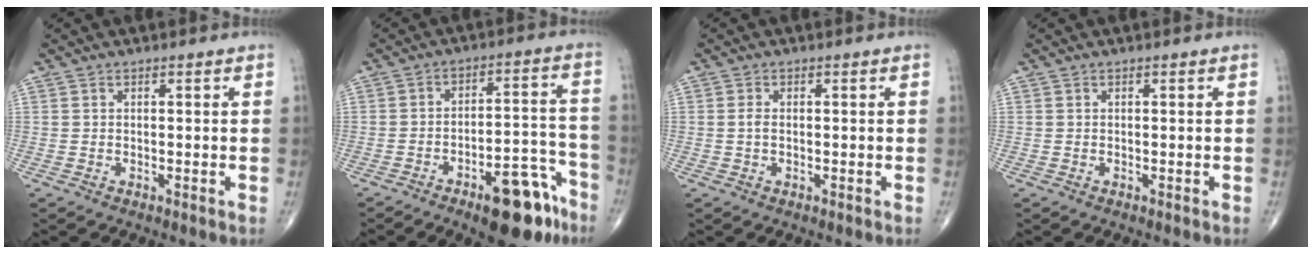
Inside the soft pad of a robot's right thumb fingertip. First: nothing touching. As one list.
[{"total": 14.0, "force": [-8.7, 5.1, 9.7], "torque": [-0.103, 0.073, -0.120]}, {"total": 1.4, "force": [0.0, 0.8, 1.1], "torque": [-0.023, -0.001, 0.000]}, {"total": 0.0}]